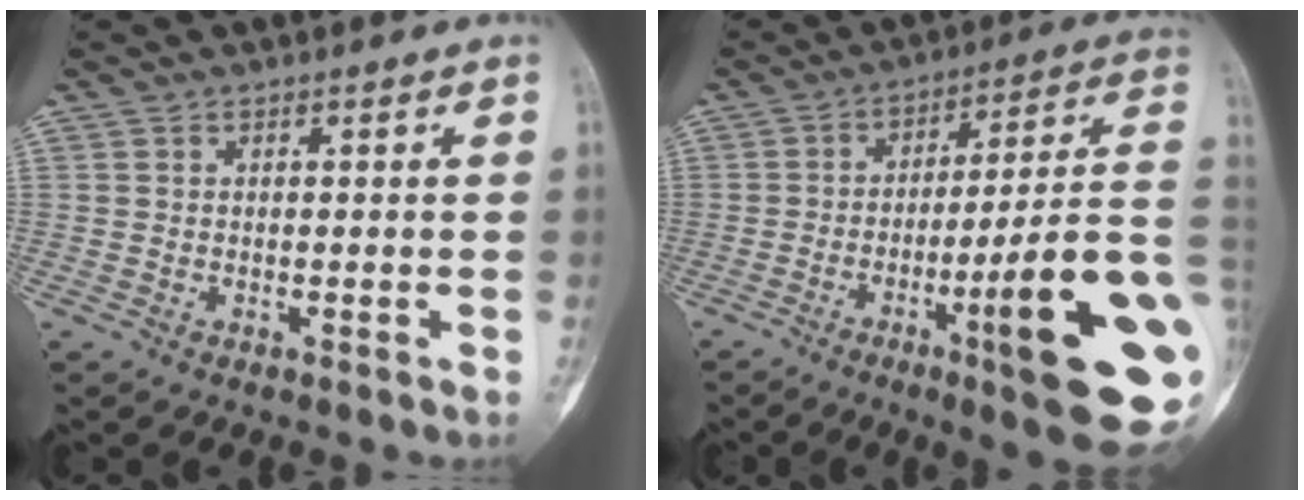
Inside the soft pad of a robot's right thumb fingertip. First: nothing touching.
{"total": 23.2, "force": [-6.5, 3.1, 22.1], "torque": [-0.255, 0.014, -0.090]}